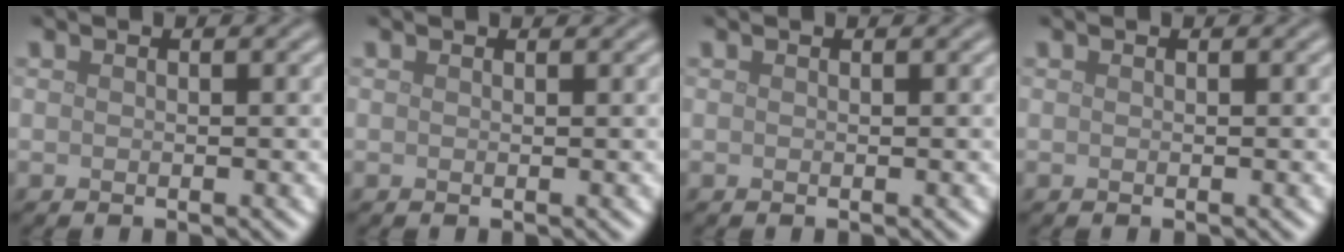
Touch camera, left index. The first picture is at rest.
{"total": 0.6, "force": [0.6, 0.0, 0.1], "torque": [-0.003, -0.001, 0.008]}
{"total": 0.0}
{"total": 0.0}